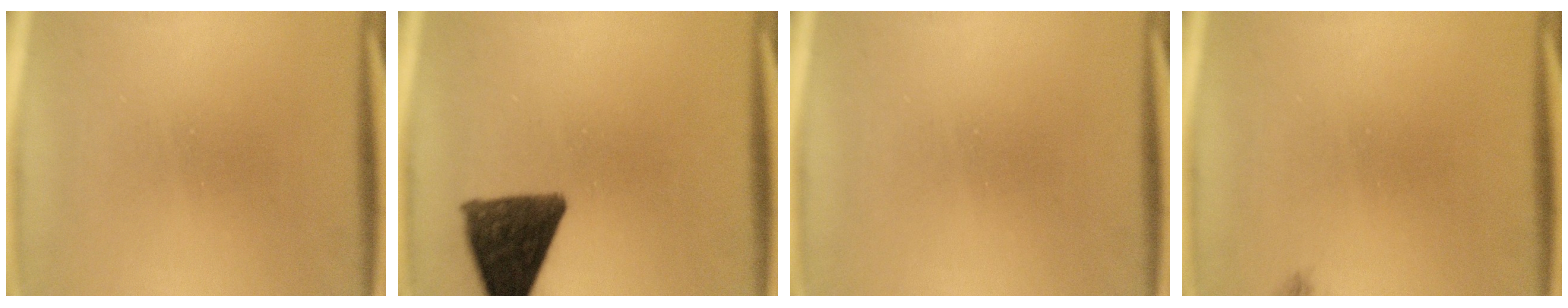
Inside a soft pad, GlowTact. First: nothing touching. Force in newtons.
{"total": 10.7}
{"total": 0.0}
{"total": 0.7}